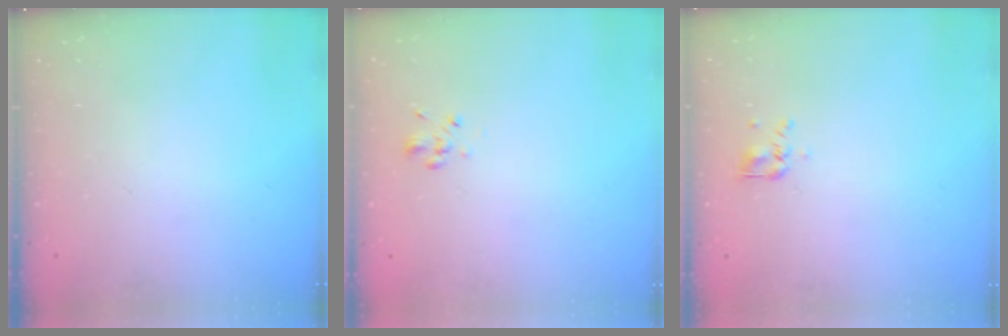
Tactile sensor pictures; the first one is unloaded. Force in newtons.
{"total": 2.8, "press": 2.4, "slide": 1.4}
{"total": 3.1, "press": 2.9, "slide": 1.1}